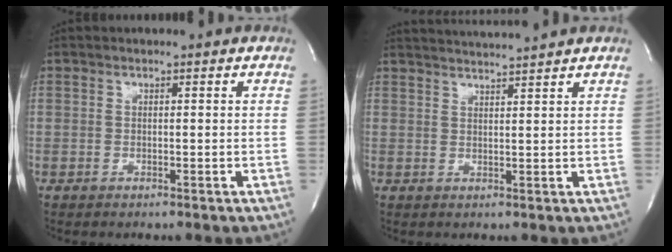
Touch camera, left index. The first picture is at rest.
{"total": 5.6, "force": [5.1, -1.6, 1.4], "torque": [-0.025, 0.003, 0.078]}